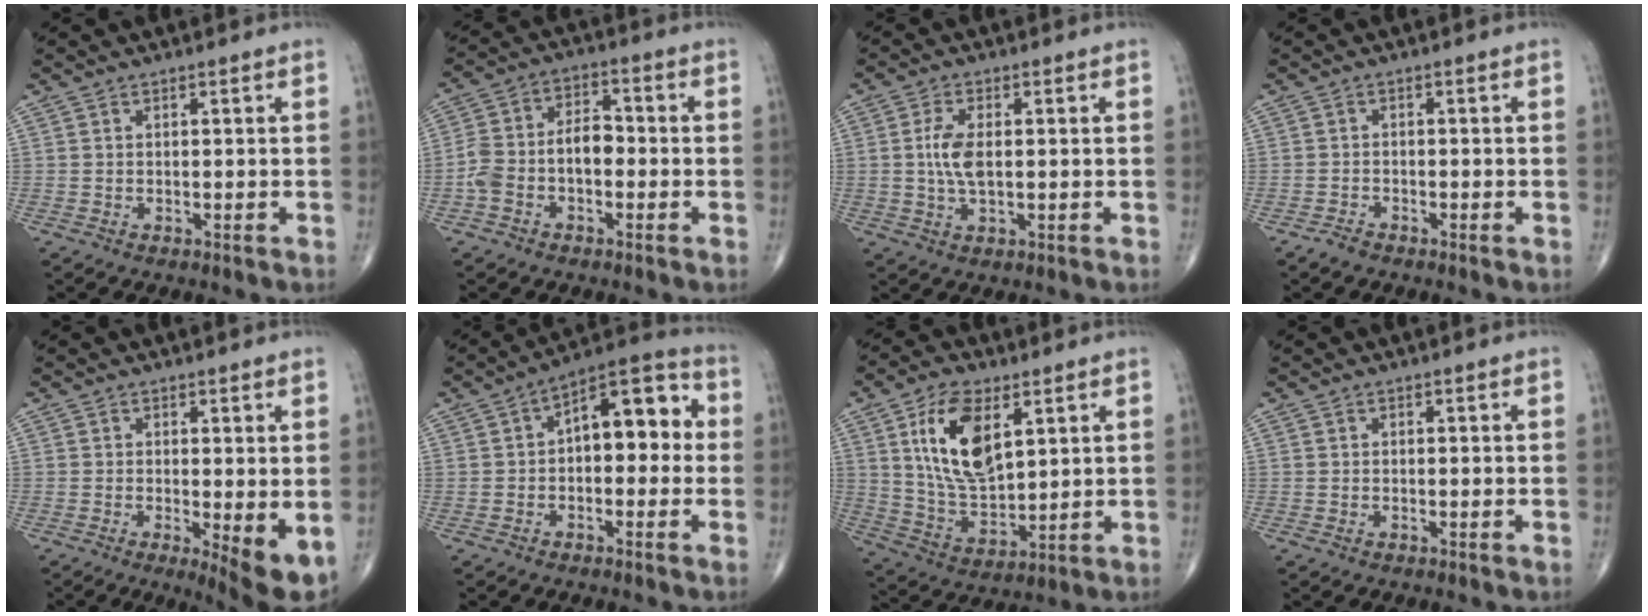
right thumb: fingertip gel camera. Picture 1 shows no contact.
{"total": 8.8, "force": [-2.1, 5.3, 6.6], "torque": [-0.126, 0.039, -0.046]}
{"total": 5.4, "force": [0.4, 2.4, 4.8], "torque": [-0.102, -0.002, 0.006]}
{"total": 1.6, "force": [-1.4, 0.6, 0.6], "torque": [-0.013, -0.002, -0.030]}
{"total": 6.3, "force": [-1.0, 1.7, 6.0], "torque": [-0.088, -0.019, -0.016]}
{"total": 12.0, "force": [0.7, 6.5, 10.1], "torque": [-0.107, 0.039, -0.004]}
{"total": 14.3, "force": [5.2, 7.2, 11.2], "torque": [-0.197, -0.023, 0.106]}
{"total": 0.0}